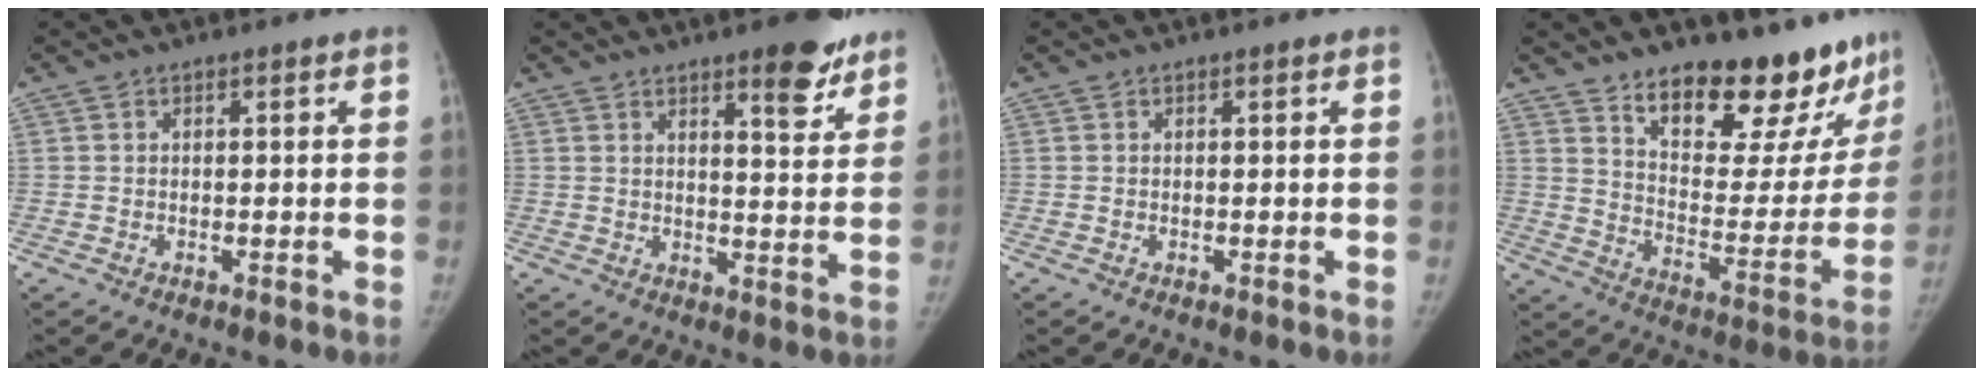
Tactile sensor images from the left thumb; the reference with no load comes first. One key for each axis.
{"total": 8.7, "fx": 6.0, "fy": 2.5, "fz": 5.8, "tx": -0.052, "ty": -0.038, "tz": 0.080}
{"total": 0.0}
{"total": 23.9, "fx": 18.4, "fy": 9.3, "fz": 12.2, "tx": -0.124, "ty": -0.119, "tz": 0.264}